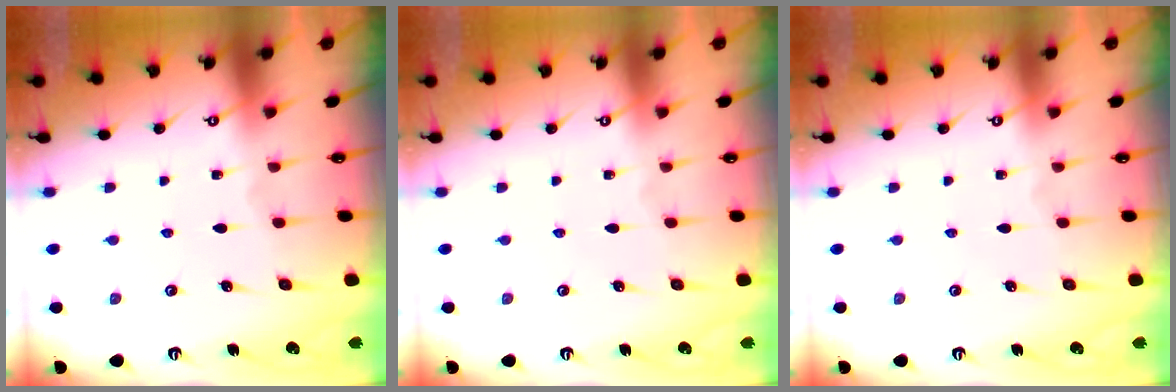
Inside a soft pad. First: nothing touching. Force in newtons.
{"total": 0.0}
{"total": 0.0}